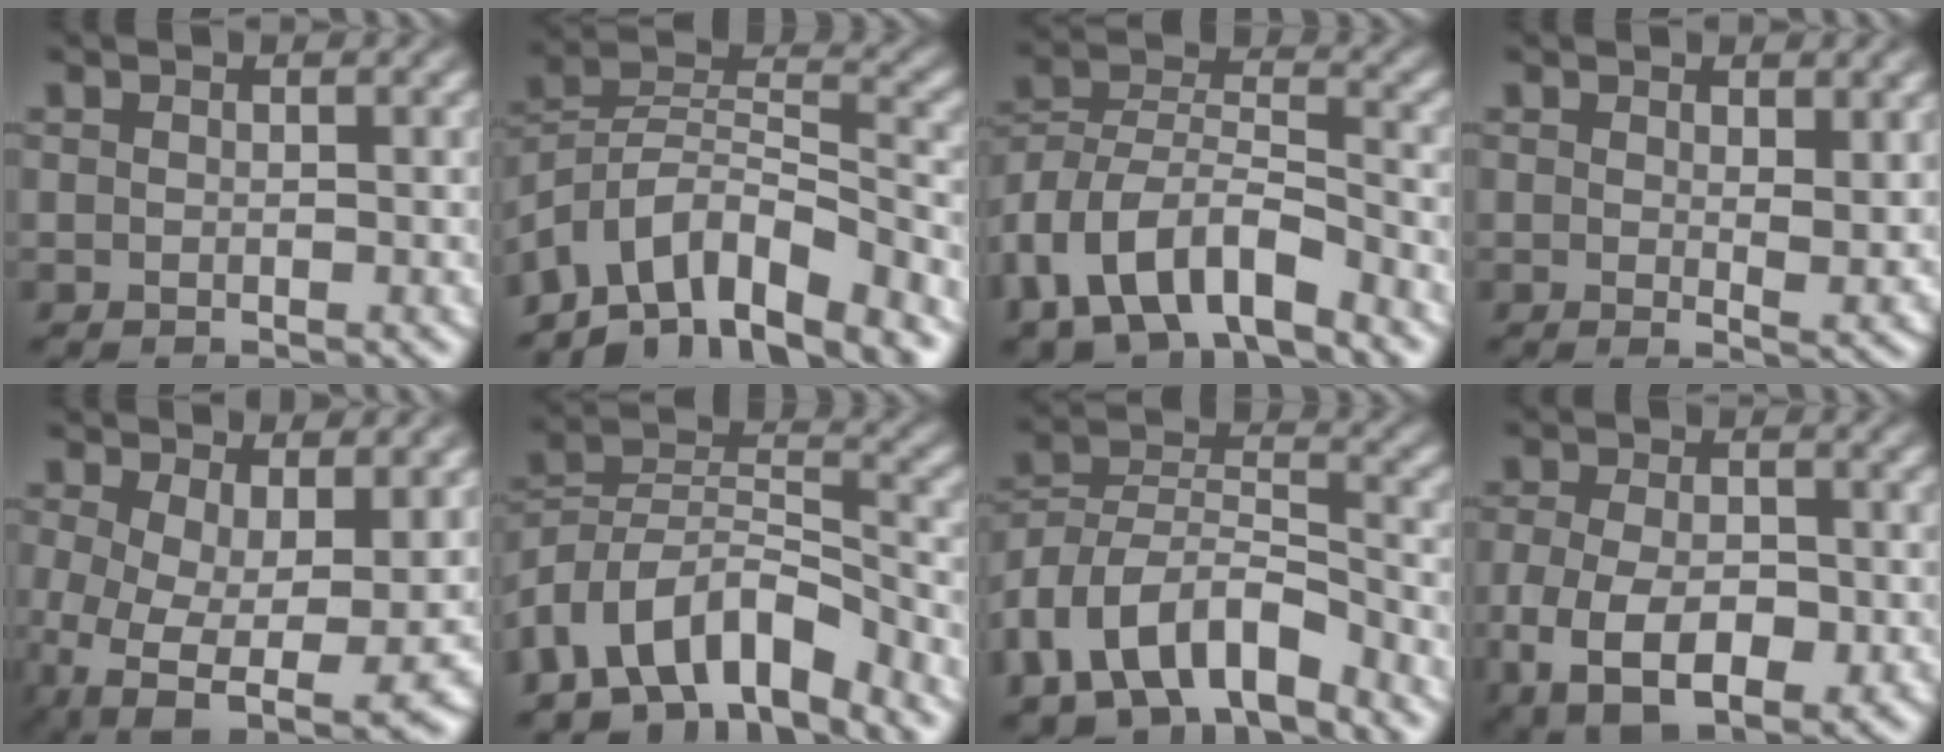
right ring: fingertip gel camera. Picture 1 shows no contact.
{"total": 12.4, "force": [-5.6, 8.7, 6.8], "torque": [-0.128, -0.035, -0.090]}
{"total": 9.4, "force": [-2.6, 7.6, 4.9], "torque": [-0.110, -0.022, -0.050]}
{"total": 1.5, "force": [0.9, 0.1, 1.2], "torque": [-0.011, -0.009, 0.015]}
{"total": 7.9, "force": [-2.8, 5.0, 5.5], "torque": [-0.124, -0.059, -0.023]}
{"total": 10.7, "force": [-4.3, 8.0, 5.6], "torque": [-0.117, -0.038, -0.069]}
{"total": 9.7, "force": [-3.6, 7.7, 4.7], "torque": [-0.102, -0.026, -0.063]}
{"total": 7.7, "force": [-2.5, 4.8, 5.4], "torque": [-0.099, -0.032, -0.024]}